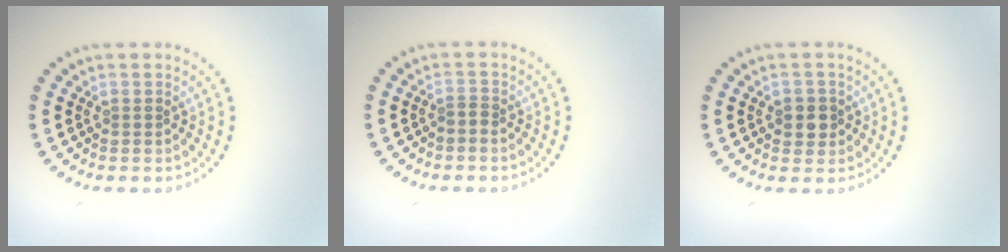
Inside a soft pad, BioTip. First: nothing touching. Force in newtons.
{"total": 0.6, "press": 0.4, "slide": 0.5}
{"total": 2.0, "press": 2.0, "slide": 0.6}